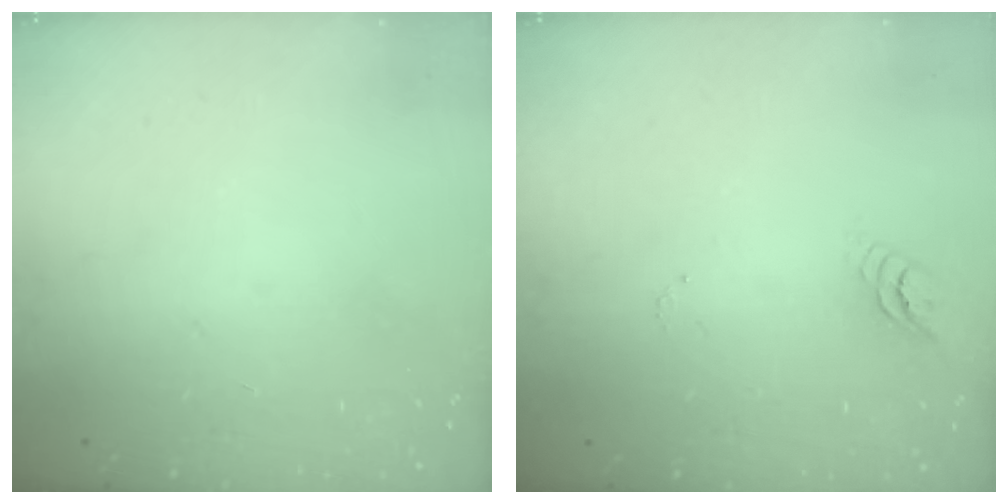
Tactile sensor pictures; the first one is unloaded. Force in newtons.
{"total": 3.4, "press": 3.4, "slide": 0.4}